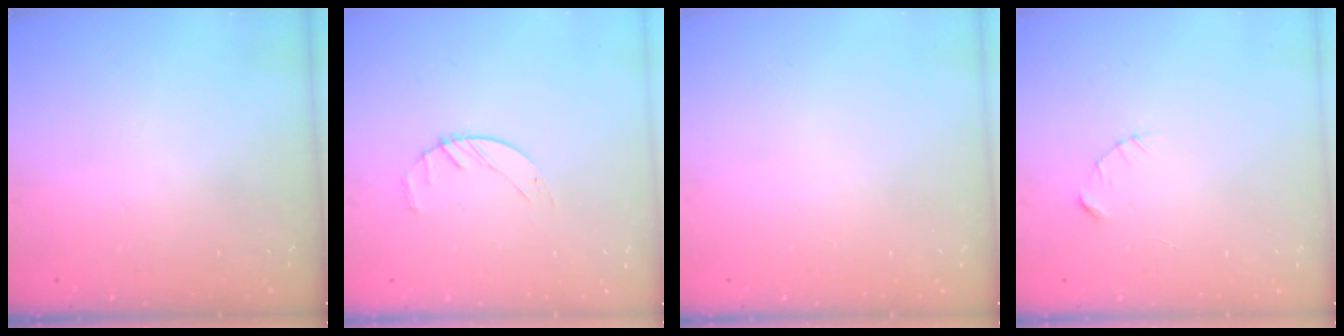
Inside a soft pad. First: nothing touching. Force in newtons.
{"total": 2.5, "press": 2.5, "slide": 0.4}
{"total": 0.0}
{"total": 2.3, "press": 2.3, "slide": 0.3}